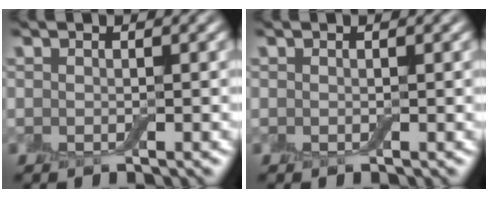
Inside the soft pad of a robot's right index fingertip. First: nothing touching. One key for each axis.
{"total": 0.0}